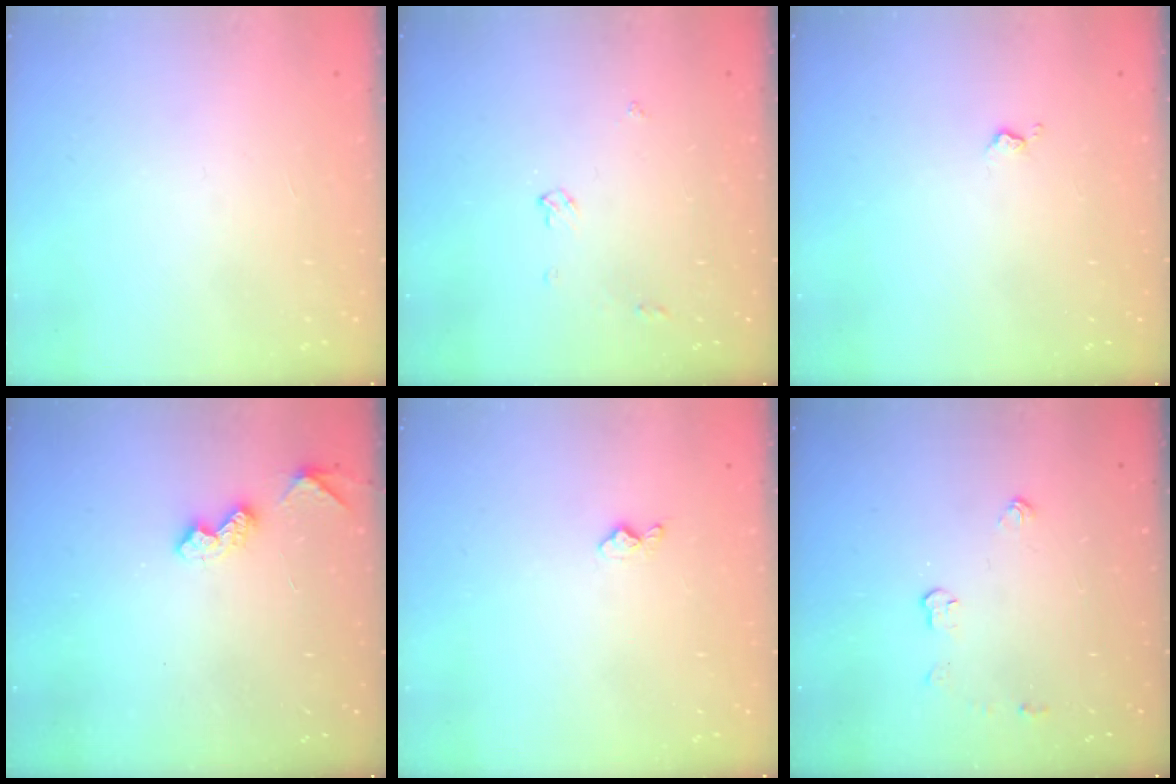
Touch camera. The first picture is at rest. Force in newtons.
{"total": 3.9, "press": 3.9, "slide": 0.6}
{"total": 2.7, "press": 2.6, "slide": 0.5}
{"total": 4.5, "press": 4.5, "slide": 0.7}
{"total": 4.5, "press": 4.4, "slide": 0.7}
{"total": 3.9, "press": 3.9, "slide": 0.2}